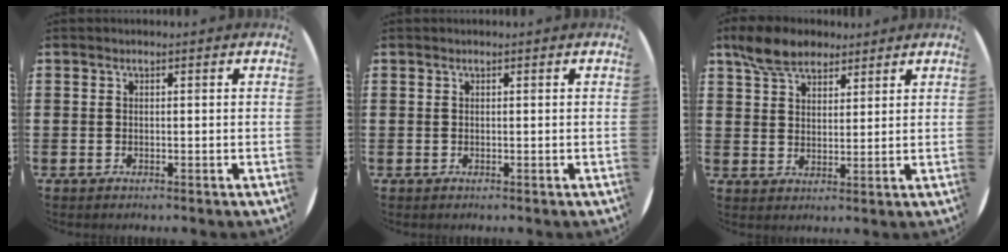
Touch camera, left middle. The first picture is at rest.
{"total": 0.0}
{"total": 6.3, "force": [5.2, 3.0, 1.9], "torque": [-0.046, -0.002, 0.096]}